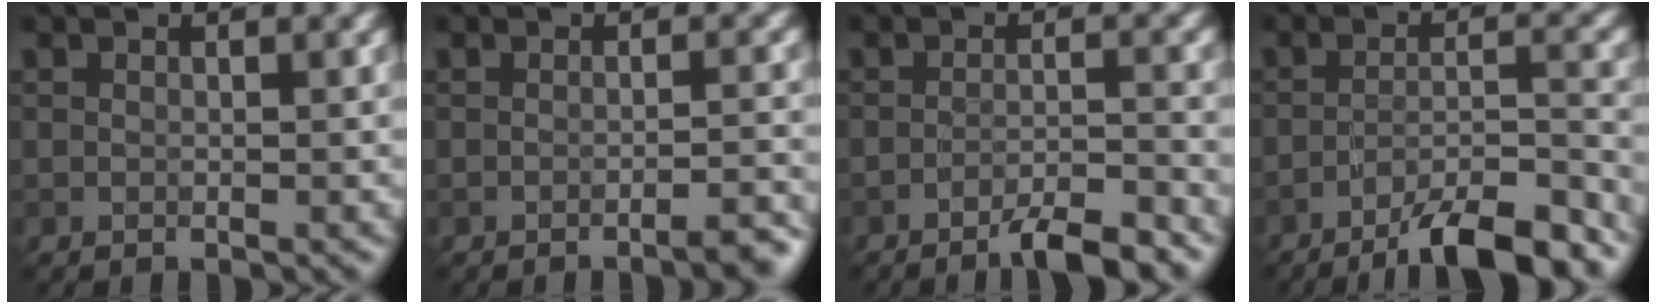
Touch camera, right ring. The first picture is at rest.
{"total": 2.0, "force": [-1.6, 0.1, 1.2], "torque": [-0.012, 0.004, -0.023]}
{"total": 3.9, "force": [-3.0, 0.3, 2.5], "torque": [-0.040, 0.003, -0.052]}
{"total": 7.5, "force": [-5.7, 1.1, 4.7], "torque": [-0.068, 0.007, -0.091]}